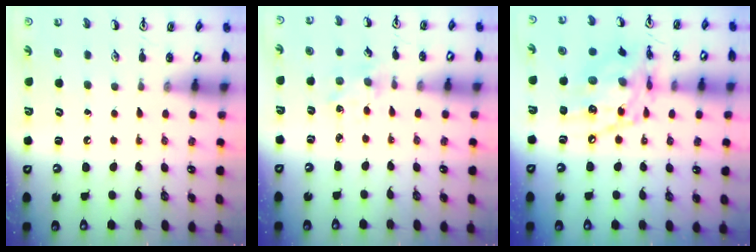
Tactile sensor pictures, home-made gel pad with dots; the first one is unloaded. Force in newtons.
{"total": 2.5, "press": 2.4, "slide": 0.4}
{"total": 14.6, "press": 14.5, "slide": 1.1}